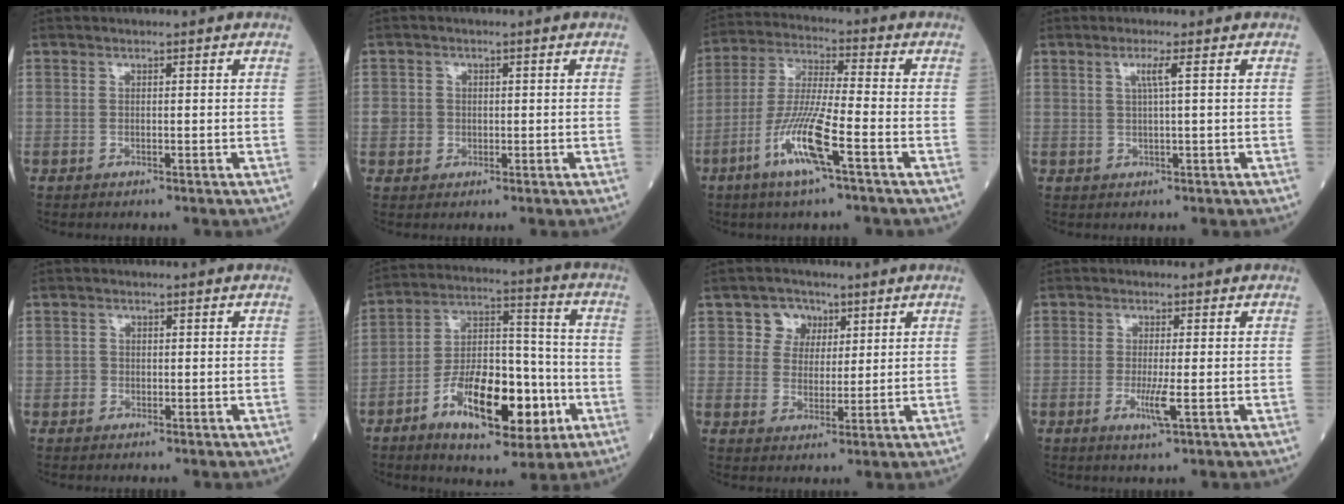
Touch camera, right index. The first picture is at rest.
{"total": 2.9, "force": [0.0, 2.8, 0.6], "torque": [-0.003, 0.008, 0.004]}
{"total": 11.1, "force": [-5.0, 0.4, 9.9], "torque": [-0.202, -0.010, -0.101]}
{"total": 2.2, "force": [0.7, -0.5, 2.1], "torque": [-0.041, 0.001, 0.014]}
{"total": 1.1, "force": [-0.2, 1.1, 0.2], "torque": [0.001, 0.003, -0.004]}
{"total": 16.2, "force": [-6.5, 6.2, 13.5], "torque": [-0.234, 0.015, -0.101]}
{"total": 5.0, "force": [2.2, 4.3, 0.9], "torque": [-0.011, 0.013, 0.039]}
{"total": 3.5, "force": [-1.0, -0.1, 3.4], "torque": [-0.068, -0.009, -0.018]}